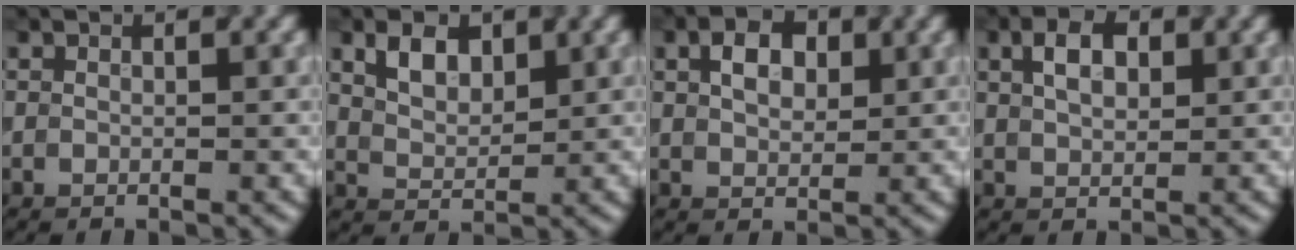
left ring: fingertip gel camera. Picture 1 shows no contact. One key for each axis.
{"total": 3.1, "fx": 1.6, "fy": 1.8, "fz": 1.9, "tx": -0.038, "ty": 0.002, "tz": 0.031}
{"total": 3.3, "fx": 1.0, "fy": 2.2, "fz": 2.2, "tx": -0.042, "ty": 0.006, "tz": 0.016}
{"total": 3.3, "fx": 1.2, "fy": 1.9, "fz": 2.4, "tx": -0.046, "ty": 0.007, "tz": 0.020}